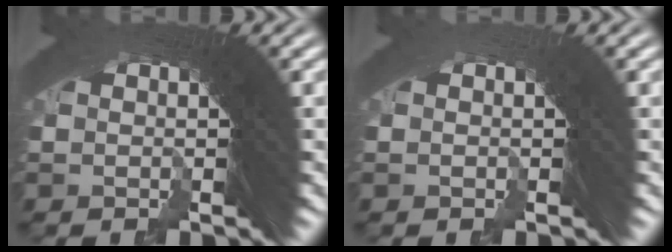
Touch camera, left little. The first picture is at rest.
{"total": 0.7, "force": [-0.6, 0.0, -0.4], "torque": [0.011, 0.008, -0.017]}